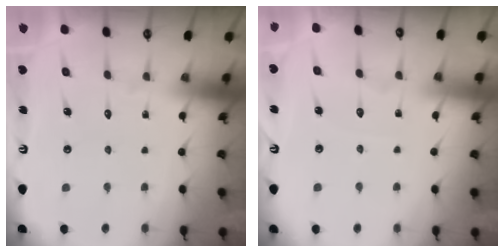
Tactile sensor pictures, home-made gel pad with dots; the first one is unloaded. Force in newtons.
{"total": 3.5, "press": 3.5, "slide": 0.2}